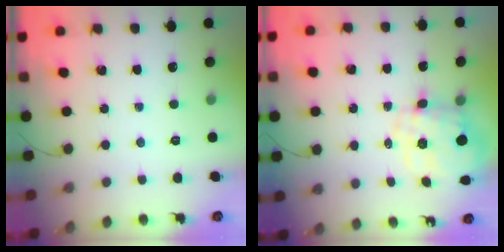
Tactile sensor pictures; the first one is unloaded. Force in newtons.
{"total": 4.2, "press": 3.7, "slide": 2.0}